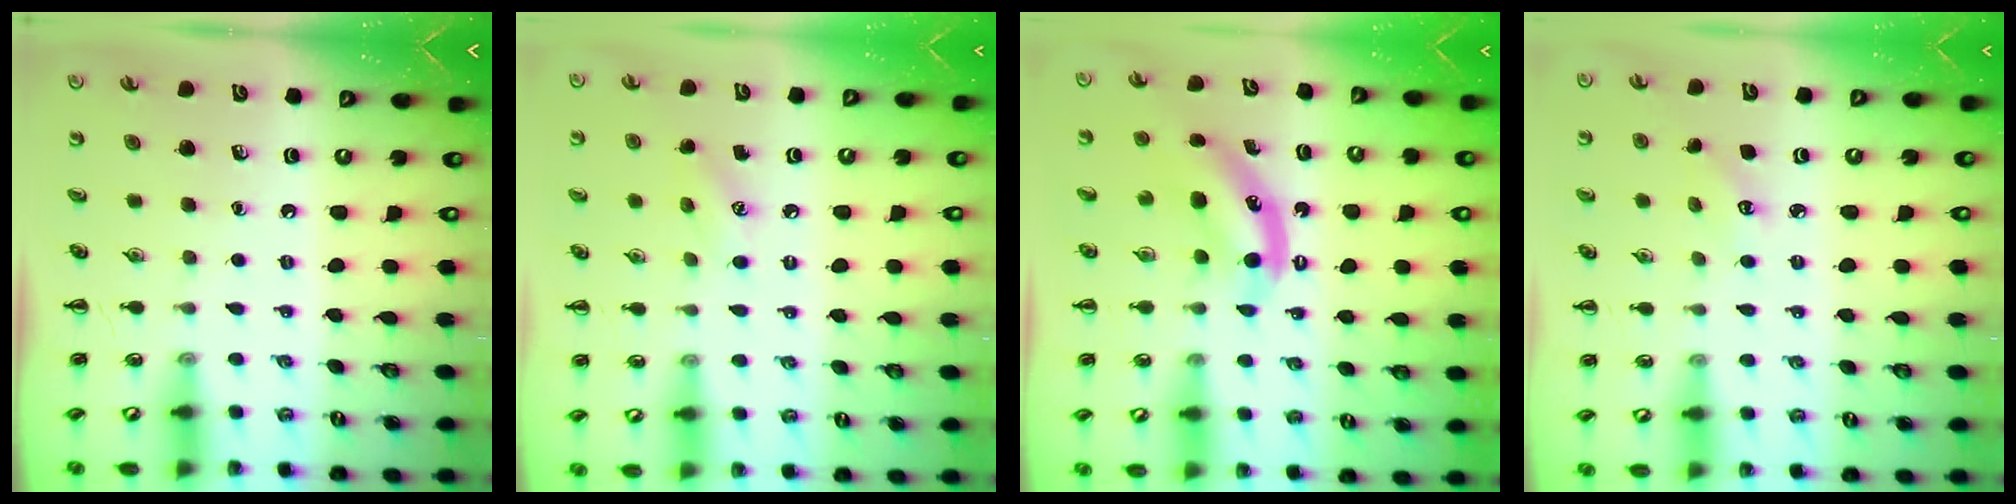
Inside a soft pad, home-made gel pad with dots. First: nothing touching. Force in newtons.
{"total": 7.0, "press": 6.7, "slide": 1.7}
{"total": 6.4, "press": 6.3, "slide": 0.8}
{"total": 2.1, "press": 2.0, "slide": 0.6}